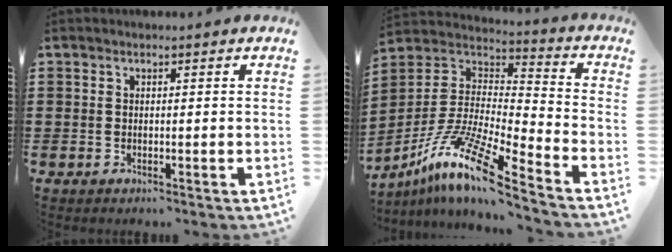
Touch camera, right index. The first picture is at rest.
{"total": 13.0, "force": [-9.8, 1.1, 8.5], "torque": [-0.181, 0.001, -0.196]}